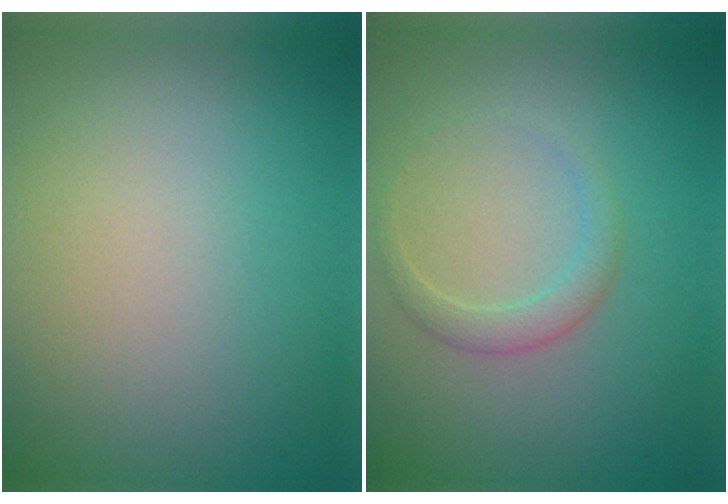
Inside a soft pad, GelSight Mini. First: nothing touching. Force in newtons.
{"total": 1.9, "press": 1.9, "slide": 0.0}